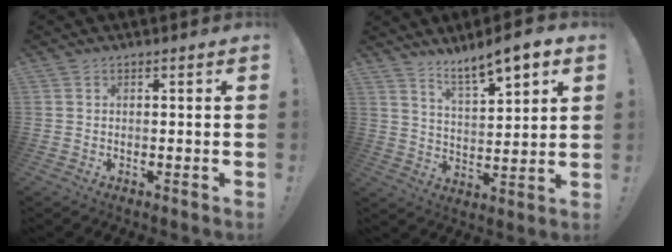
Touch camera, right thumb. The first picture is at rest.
{"total": 8.9, "force": [7.2, 1.8, 5.0], "torque": [-0.081, -0.052, 0.123]}